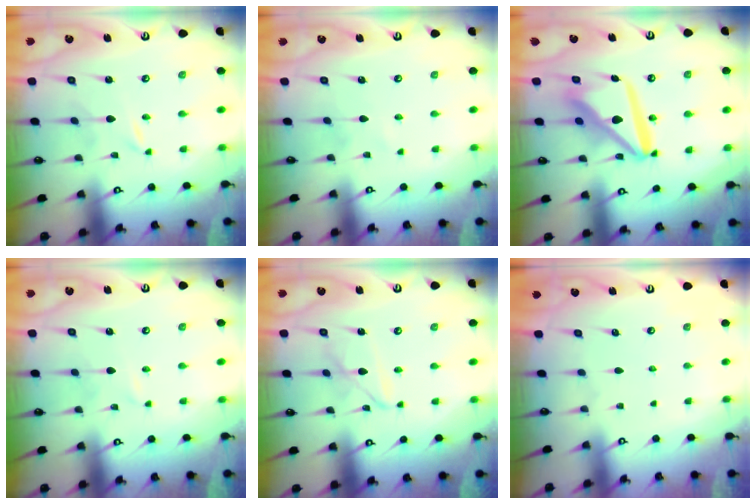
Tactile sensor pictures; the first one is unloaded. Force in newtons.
{"total": 1.1, "press": 1.1, "slide": 0.2}
{"total": 15.4, "press": 15.3, "slide": 1.8}
{"total": 0.7, "press": 0.7, "slide": 0.1}
{"total": 6.7, "press": 6.7, "slide": 0.4}
{"total": 0.0}